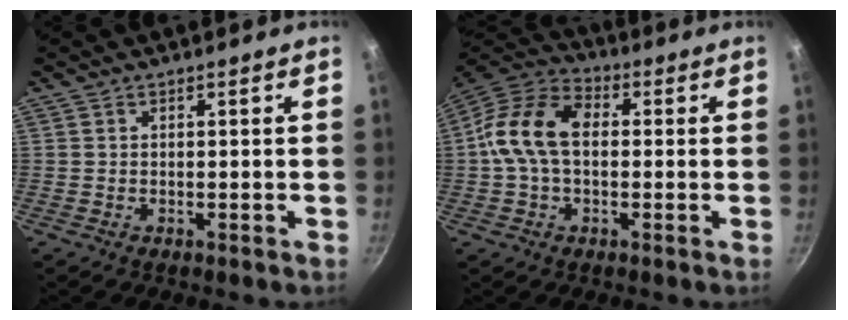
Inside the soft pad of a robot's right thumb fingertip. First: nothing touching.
{"total": 13.6, "force": [0.5, 9.0, 10.2], "torque": [-0.171, 0.035, -0.011]}